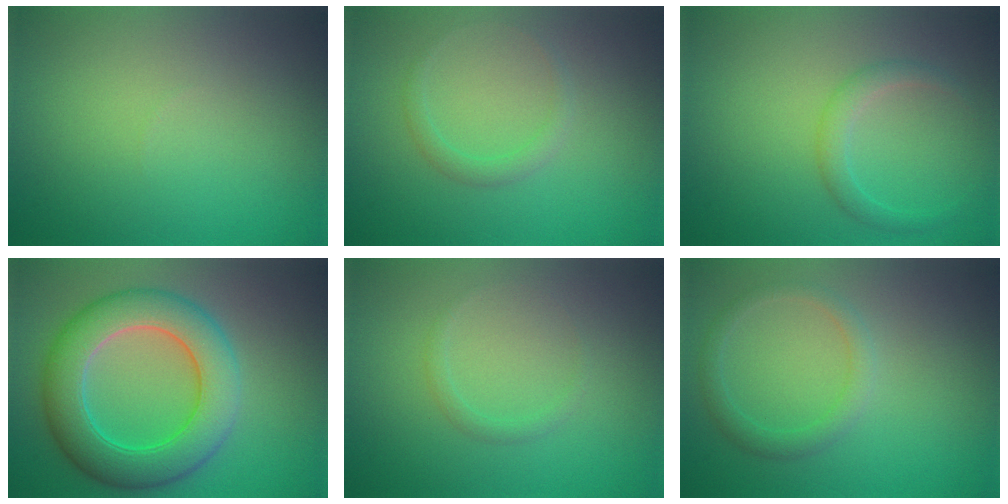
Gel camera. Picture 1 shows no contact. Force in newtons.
{"total": 1.3, "press": 1.3, "slide": 0.1}
{"total": 1.8, "press": 1.8, "slide": 0.0}
{"total": 8.4, "press": 8.4, "slide": 0.3}
{"total": 0.8, "press": 0.8, "slide": 0.0}
{"total": 1.9, "press": 1.9, "slide": 0.1}